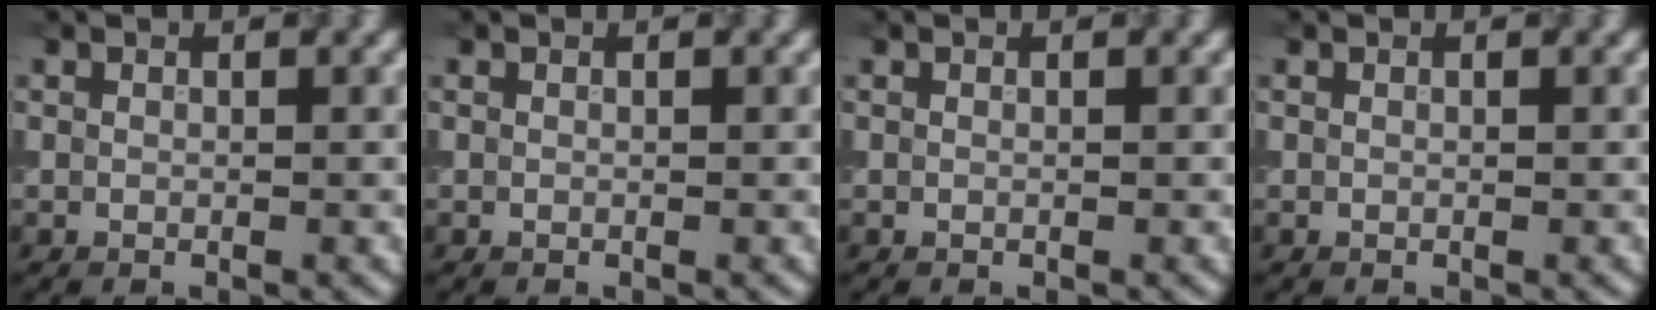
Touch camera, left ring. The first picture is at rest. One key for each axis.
{"total": 0.0}
{"total": 0.0}
{"total": 0.0}